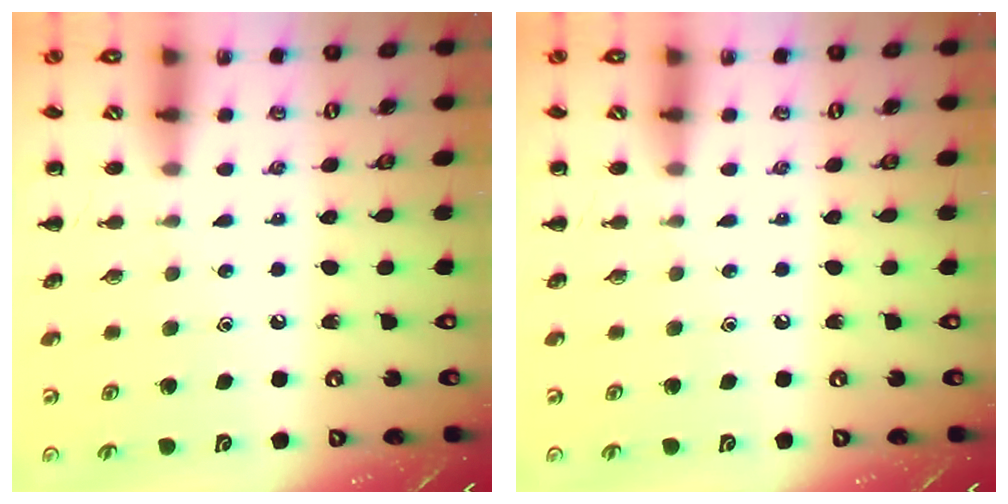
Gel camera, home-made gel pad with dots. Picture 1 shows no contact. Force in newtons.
{"total": 0.0}